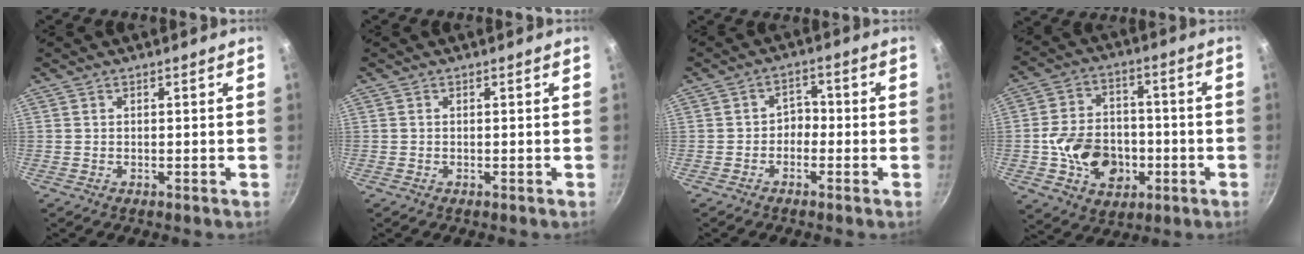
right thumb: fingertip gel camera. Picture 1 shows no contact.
{"total": 0.0}
{"total": 3.2, "force": [-1.2, 2.5, 1.5], "torque": [0.002, 0.021, -0.026]}
{"total": 14.6, "force": [-3.2, 11.3, 8.7], "torque": [-0.117, 0.030, -0.049]}